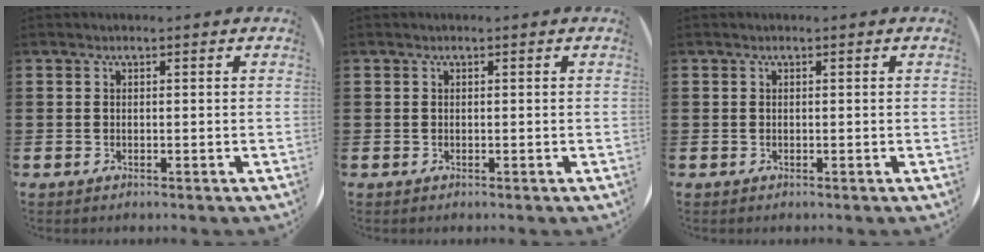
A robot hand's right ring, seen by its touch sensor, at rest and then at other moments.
{"total": 0.0}
{"total": 0.0}